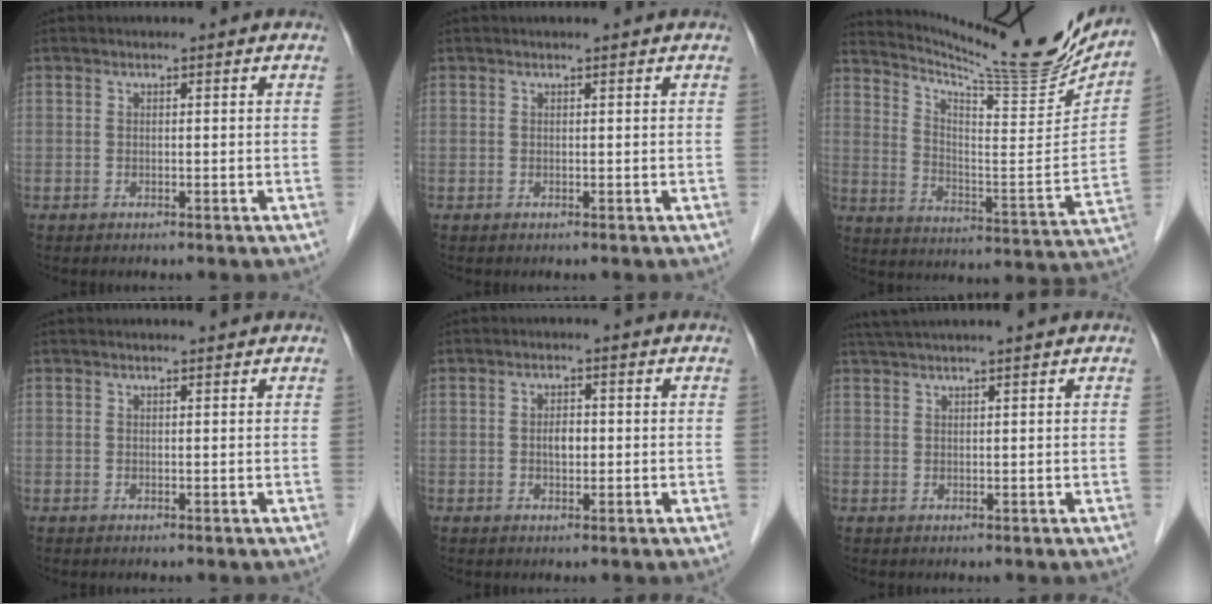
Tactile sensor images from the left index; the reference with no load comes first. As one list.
[{"total": 0.6, "force": [0.5, -0.1, 0.3], "torque": [-0.005, 0.003, 0.013]}, {"total": 20.6, "force": [19.2, 0.0, 7.5], "torque": [-0.130, -0.078, 0.277]}, {"total": 1.2, "force": [1.1, -0.2, 0.4], "torque": [-0.005, 0.007, 0.020]}, {"total": 2.2, "force": [-0.1, 1.2, 1.8], "torque": [-0.032, 0.004, -0.002]}, {"total": 4.9, "force": [4.1, -1.1, 2.5], "torque": [-0.035, 0.032, 0.074]}]